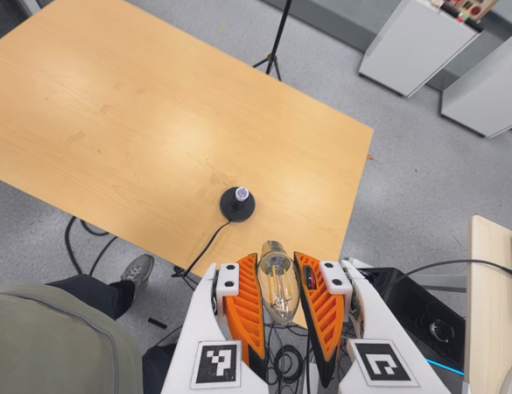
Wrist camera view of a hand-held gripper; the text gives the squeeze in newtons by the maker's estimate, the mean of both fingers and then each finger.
{"total": 19.5, "left": 21.2, "right": 17.8}